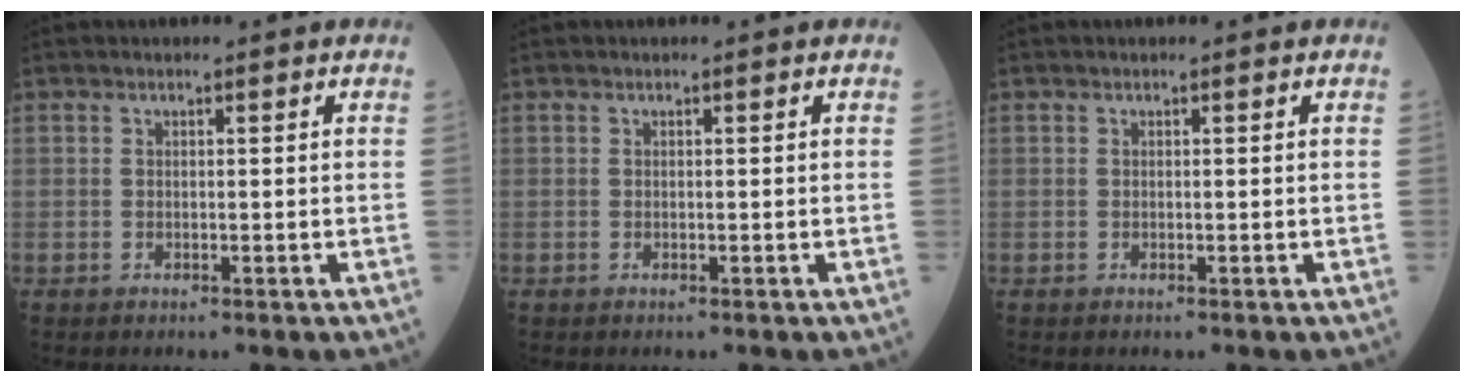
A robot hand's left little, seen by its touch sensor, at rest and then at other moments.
{"total": 0.0}
{"total": 0.0}